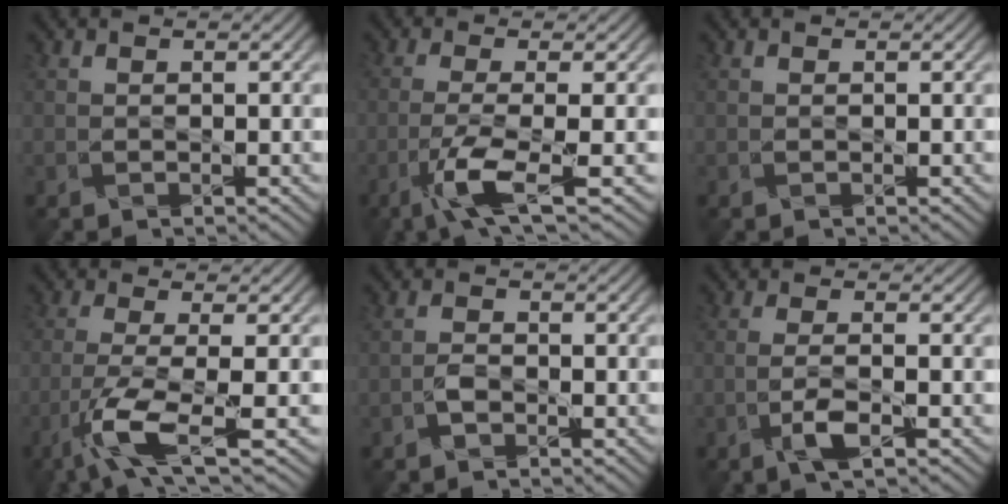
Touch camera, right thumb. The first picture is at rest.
{"total": 5.6, "force": [-2.5, 0.7, 4.9], "torque": [-0.090, 0.002, -0.065]}
{"total": 0.0}
{"total": 6.8, "force": [-3.0, 1.1, 6.1], "torque": [-0.112, -0.001, -0.073]}
{"total": 1.3, "force": [-1.0, 0.7, 0.6], "torque": [-0.011, 0.004, -0.025]}
{"total": 3.0, "force": [-1.4, 0.4, 2.6], "torque": [-0.052, 0.007, -0.038]}